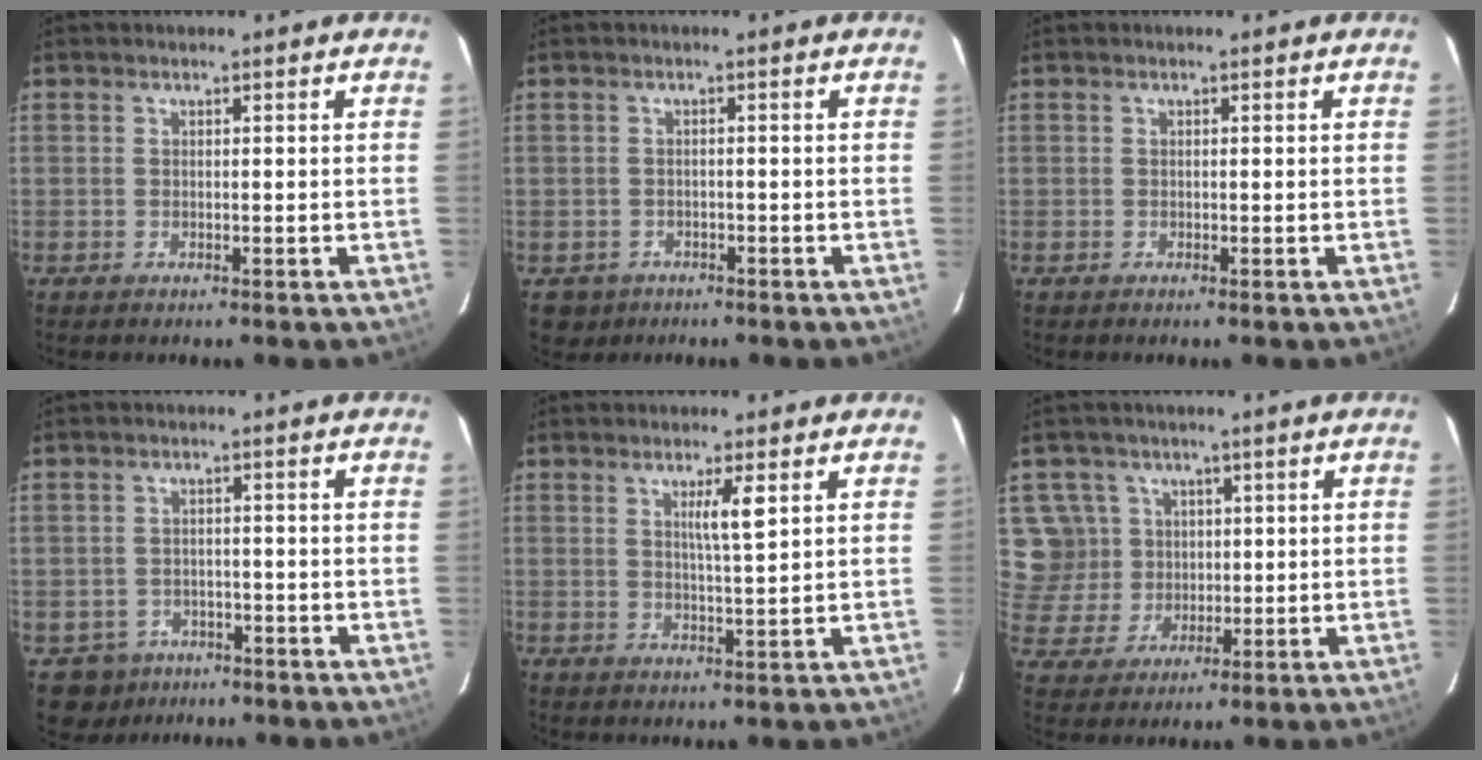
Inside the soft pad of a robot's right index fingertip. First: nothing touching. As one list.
[{"total": 3.3, "force": [-1.8, 2.7, 0.1], "torque": [-0.003, 0.006, -0.027]}, {"total": 0.0}, {"total": 5.0, "force": [-2.9, 4.1, 0.0], "torque": [0.002, 0.008, -0.040]}, {"total": 3.7, "force": [1.5, -0.3, 3.4], "torque": [-0.061, -0.005, 0.026]}, {"total": 8.7, "force": [2.9, 8.2, 0.2], "torque": [-0.012, 0.031, 0.070]}]